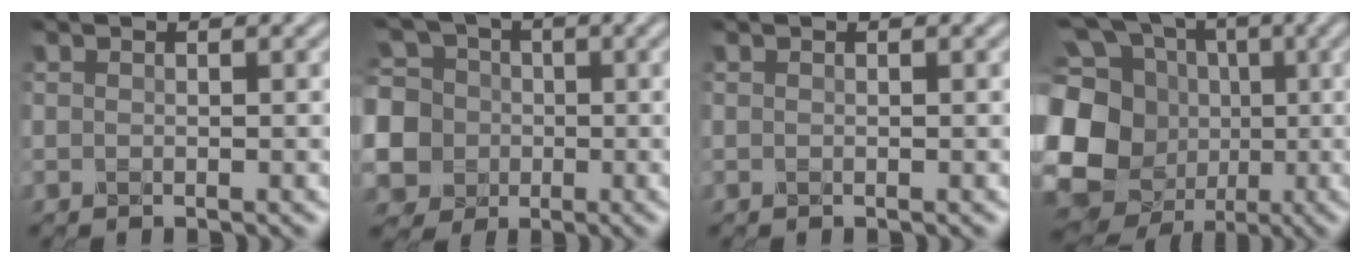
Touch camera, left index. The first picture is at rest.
{"total": 12.0, "force": [-0.6, 11.3, 4.2], "torque": [-0.138, 0.020, -0.039]}
{"total": 0.0}
{"total": 20.1, "force": [-3.0, 17.9, 8.7], "torque": [-0.229, 0.012, -0.086]}